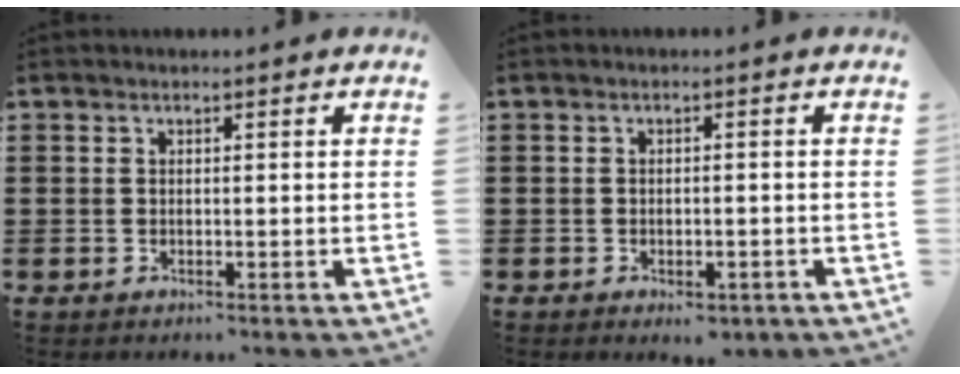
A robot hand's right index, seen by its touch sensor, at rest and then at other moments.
{"total": 1.8, "force": [-1.5, 0.6, 0.9], "torque": [-0.019, -0.001, -0.028]}